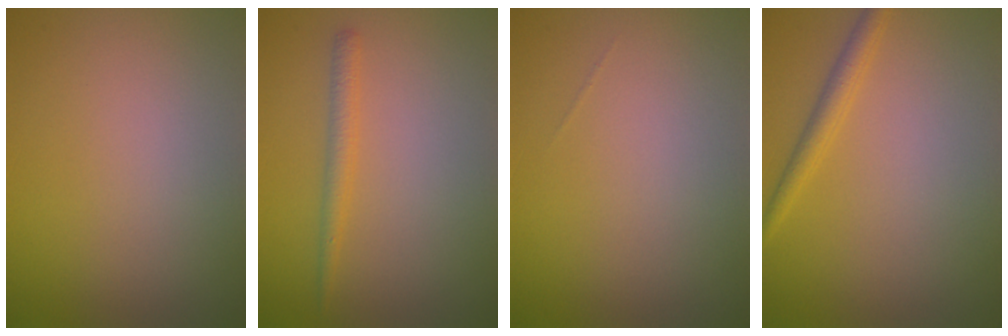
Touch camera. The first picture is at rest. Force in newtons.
{"total": 1.5, "press": 1.5, "slide": 0.1}
{"total": 0.0}
{"total": 1.9, "press": 1.9, "slide": 0.2}